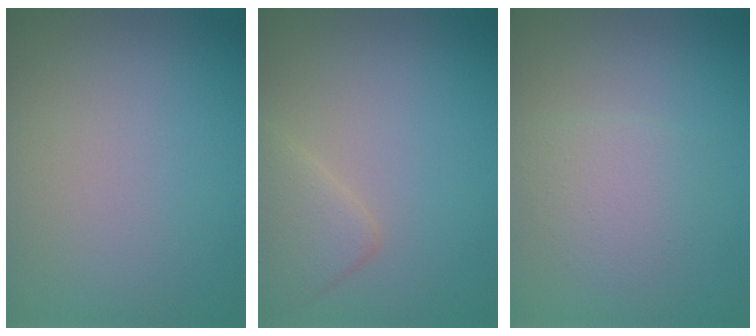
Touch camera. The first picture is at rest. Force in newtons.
{"total": 2.7, "press": 2.7, "slide": 0.1}
{"total": 2.3, "press": 2.3, "slide": 0.1}